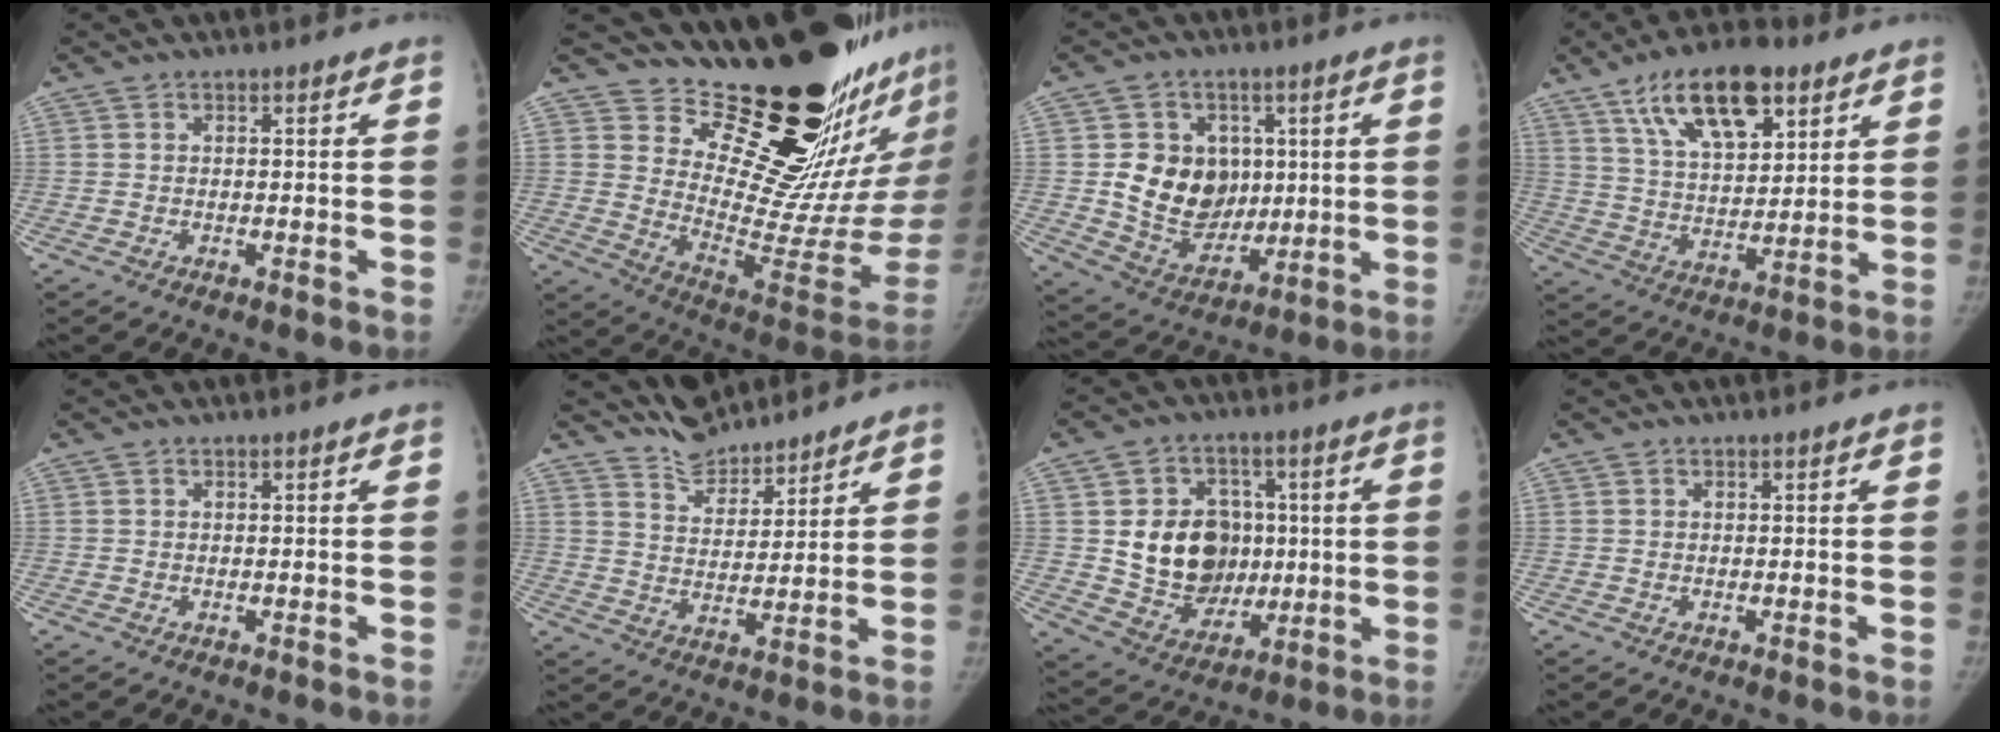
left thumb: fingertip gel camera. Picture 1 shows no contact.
{"total": 23.4, "force": [16.9, 7.0, 14.6], "torque": [-0.155, -0.158, 0.260]}
{"total": 13.7, "force": [1.9, 11.4, 7.4], "torque": [-0.075, -0.013, 0.052]}
{"total": 17.3, "force": [9.5, 8.0, 12.0], "torque": [-0.163, -0.032, 0.168]}
{"total": 0.0}
{"total": 7.7, "force": [7.3, 2.2, 0.4], "torque": [0.010, -0.047, 0.142]}
{"total": 15.7, "force": [1.2, 12.8, 9.0], "torque": [-0.096, -0.004, 0.040]}
{"total": 0.0}